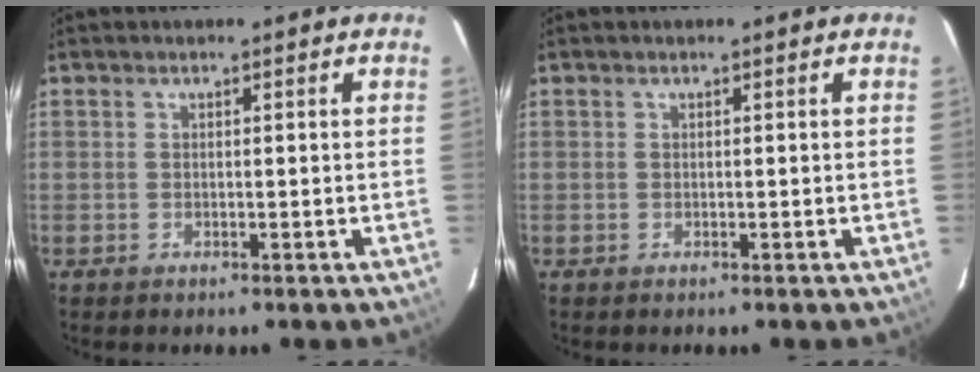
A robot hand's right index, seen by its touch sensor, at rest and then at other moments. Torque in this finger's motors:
{"motor_torque": [-0.02, -0.02, 0.03, 0.01]}